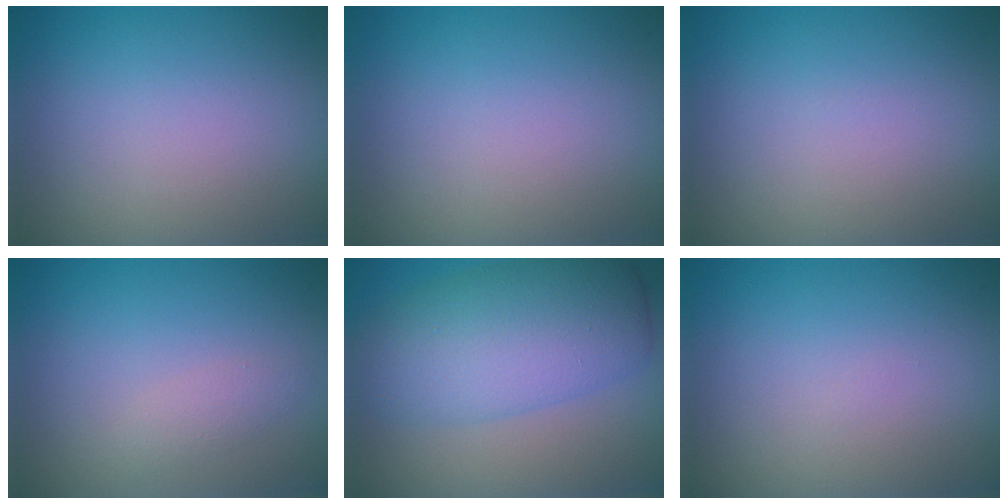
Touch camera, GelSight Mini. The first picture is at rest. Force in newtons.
{"total": 0.0}
{"total": 0.0}
{"total": 1.2, "press": 1.2, "slide": 0.0}
{"total": 7.9, "press": 7.9, "slide": 0.1}
{"total": 0.0}